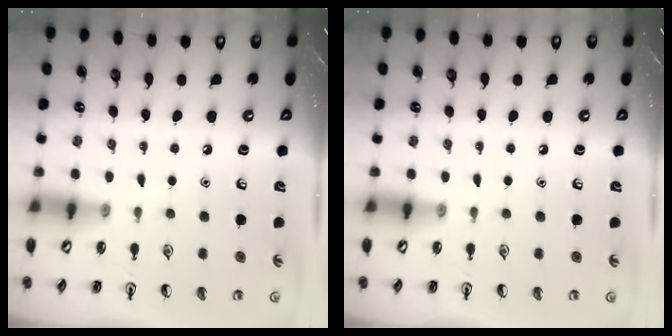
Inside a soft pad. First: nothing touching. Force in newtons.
{"total": 0.0}